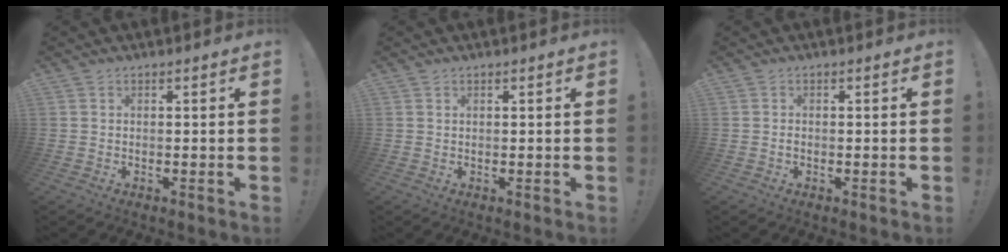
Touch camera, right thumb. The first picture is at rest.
{"total": 0.0}
{"total": 0.6, "force": [-0.4, 0.3, 0.2], "torque": [-0.010, 0.003, -0.007]}